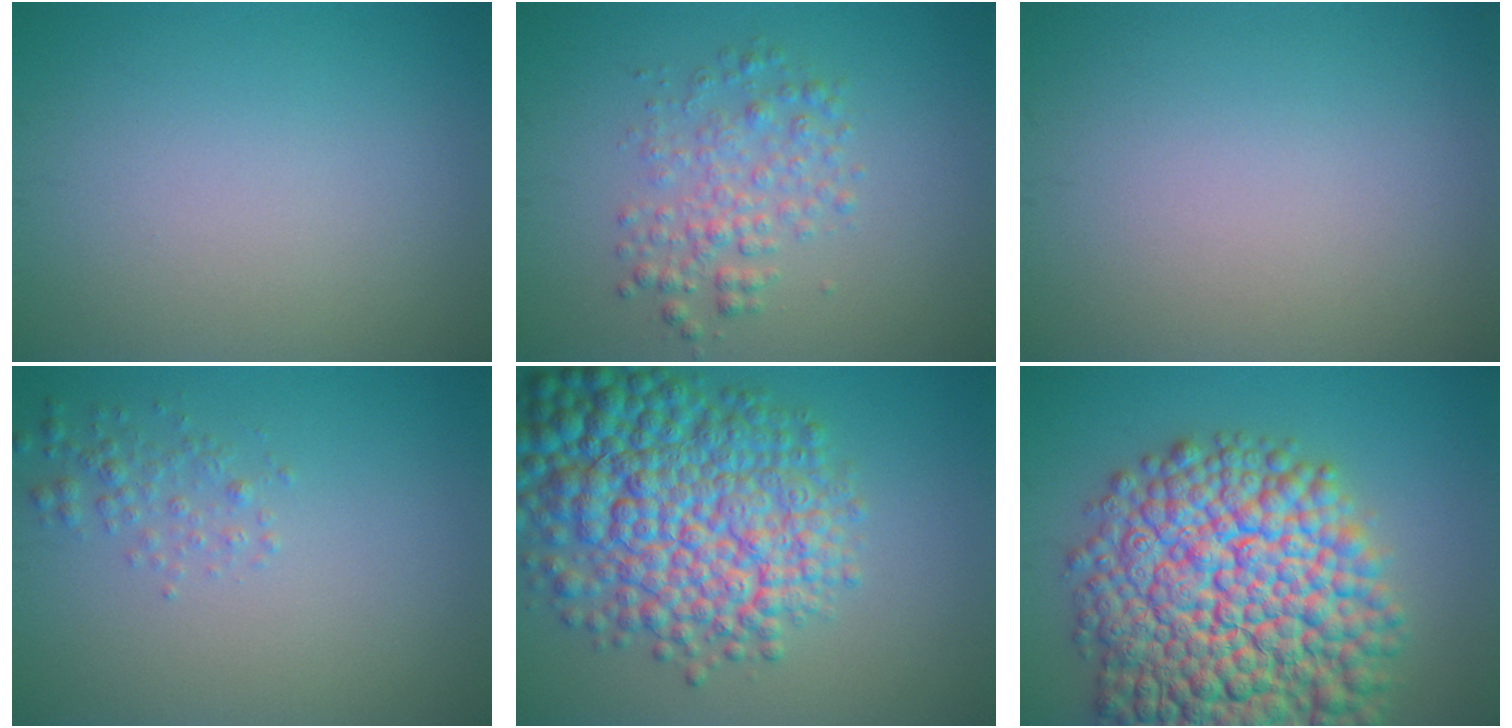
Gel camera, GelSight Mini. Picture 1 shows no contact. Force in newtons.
{"total": 3.1, "press": 3.1, "slide": 0.0}
{"total": 0.0}
{"total": 1.5, "press": 1.5, "slide": 0.0}
{"total": 11.5, "press": 11.5, "slide": 0.3}
{"total": 17.5, "press": 17.5, "slide": 0.7}